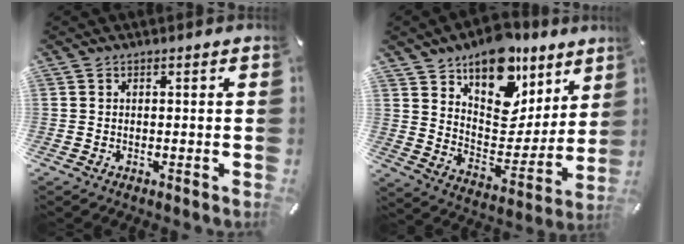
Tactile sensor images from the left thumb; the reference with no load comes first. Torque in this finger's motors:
{"motor_torque": [2.51, 2.50, 1.77, -1.00, 0.15]}